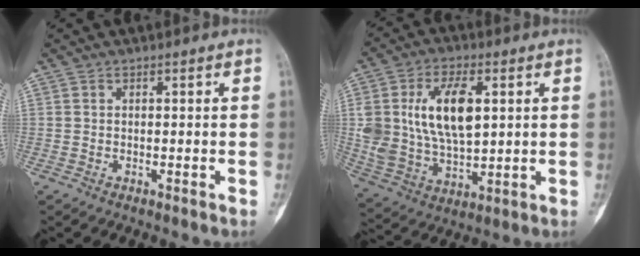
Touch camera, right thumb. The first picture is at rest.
{"total": 16.0, "force": [3.6, 8.6, 12.9], "torque": [-0.234, -0.007, 0.077]}